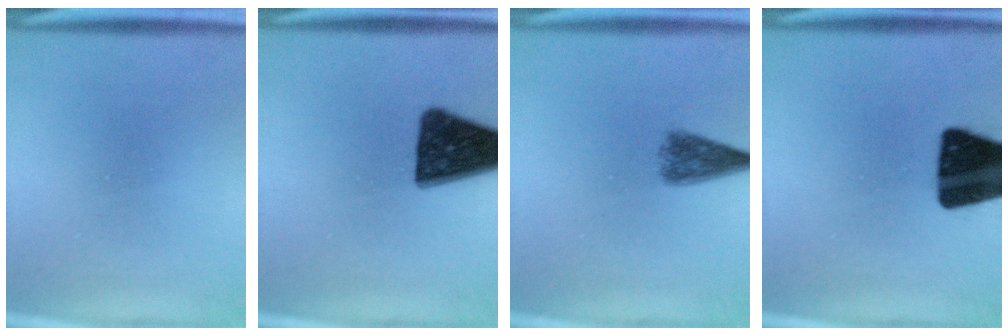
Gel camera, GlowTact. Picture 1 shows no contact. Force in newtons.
{"total": 14.9}
{"total": 4.8}
{"total": 19.3}